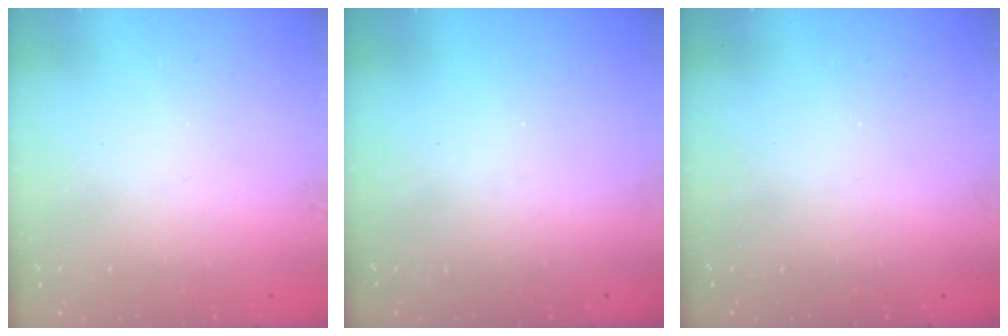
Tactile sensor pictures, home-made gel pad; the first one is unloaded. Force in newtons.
{"total": 0.0}
{"total": 0.0}